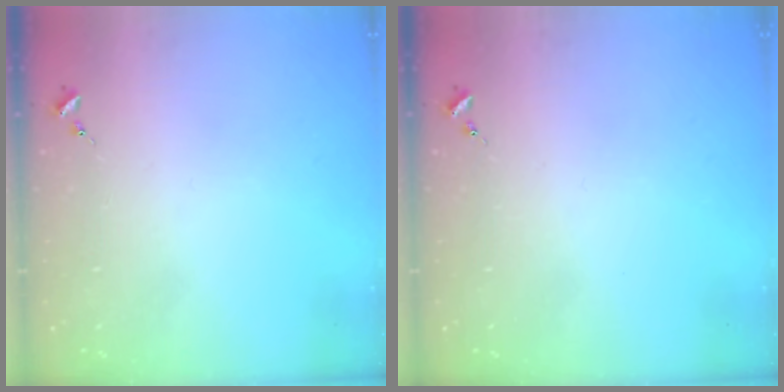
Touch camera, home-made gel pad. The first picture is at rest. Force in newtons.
{"total": 0.0}